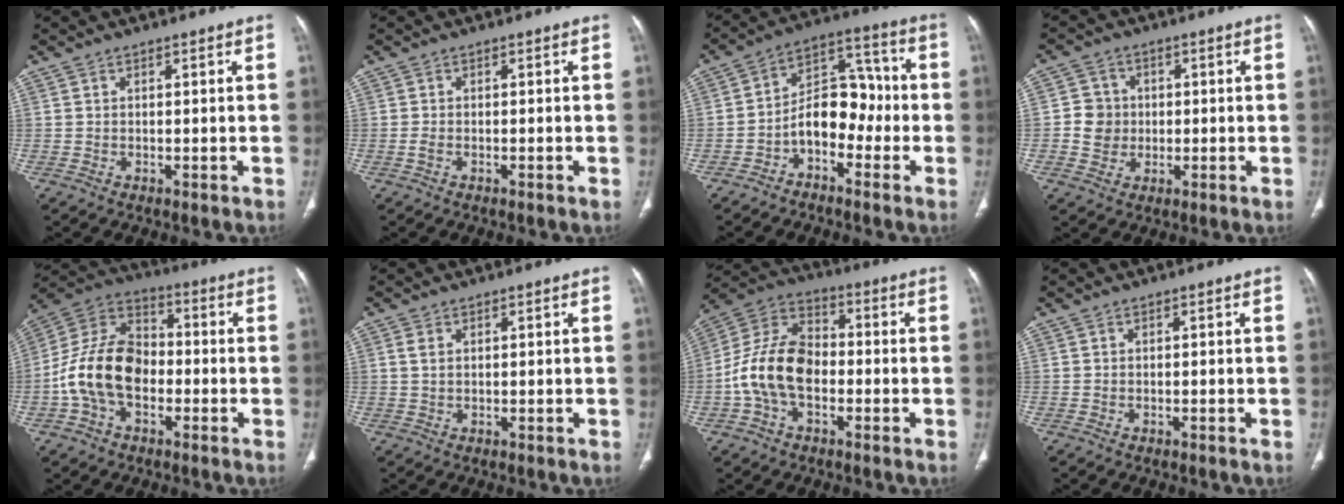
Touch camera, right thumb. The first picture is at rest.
{"total": 0.7, "force": [-0.2, 0.4, 0.5], "torque": [-0.013, -0.001, -0.006]}
{"total": 10.4, "force": [-3.2, 7.0, 7.0], "torque": [-0.081, 0.056, -0.065]}
{"total": 5.7, "force": [-0.1, 5.6, 1.3], "torque": [0.002, 0.009, -0.004]}
{"total": 15.2, "force": [-3.2, 10.5, 10.6], "torque": [-0.193, 0.044, -0.065]}
{"total": 1.7, "force": [0.6, 1.0, 1.2], "torque": [-0.027, 0.002, 0.015]}
{"total": 13.6, "force": [-2.7, 9.0, 9.8], "torque": [-0.182, 0.042, -0.058]}
{"total": 0.0}